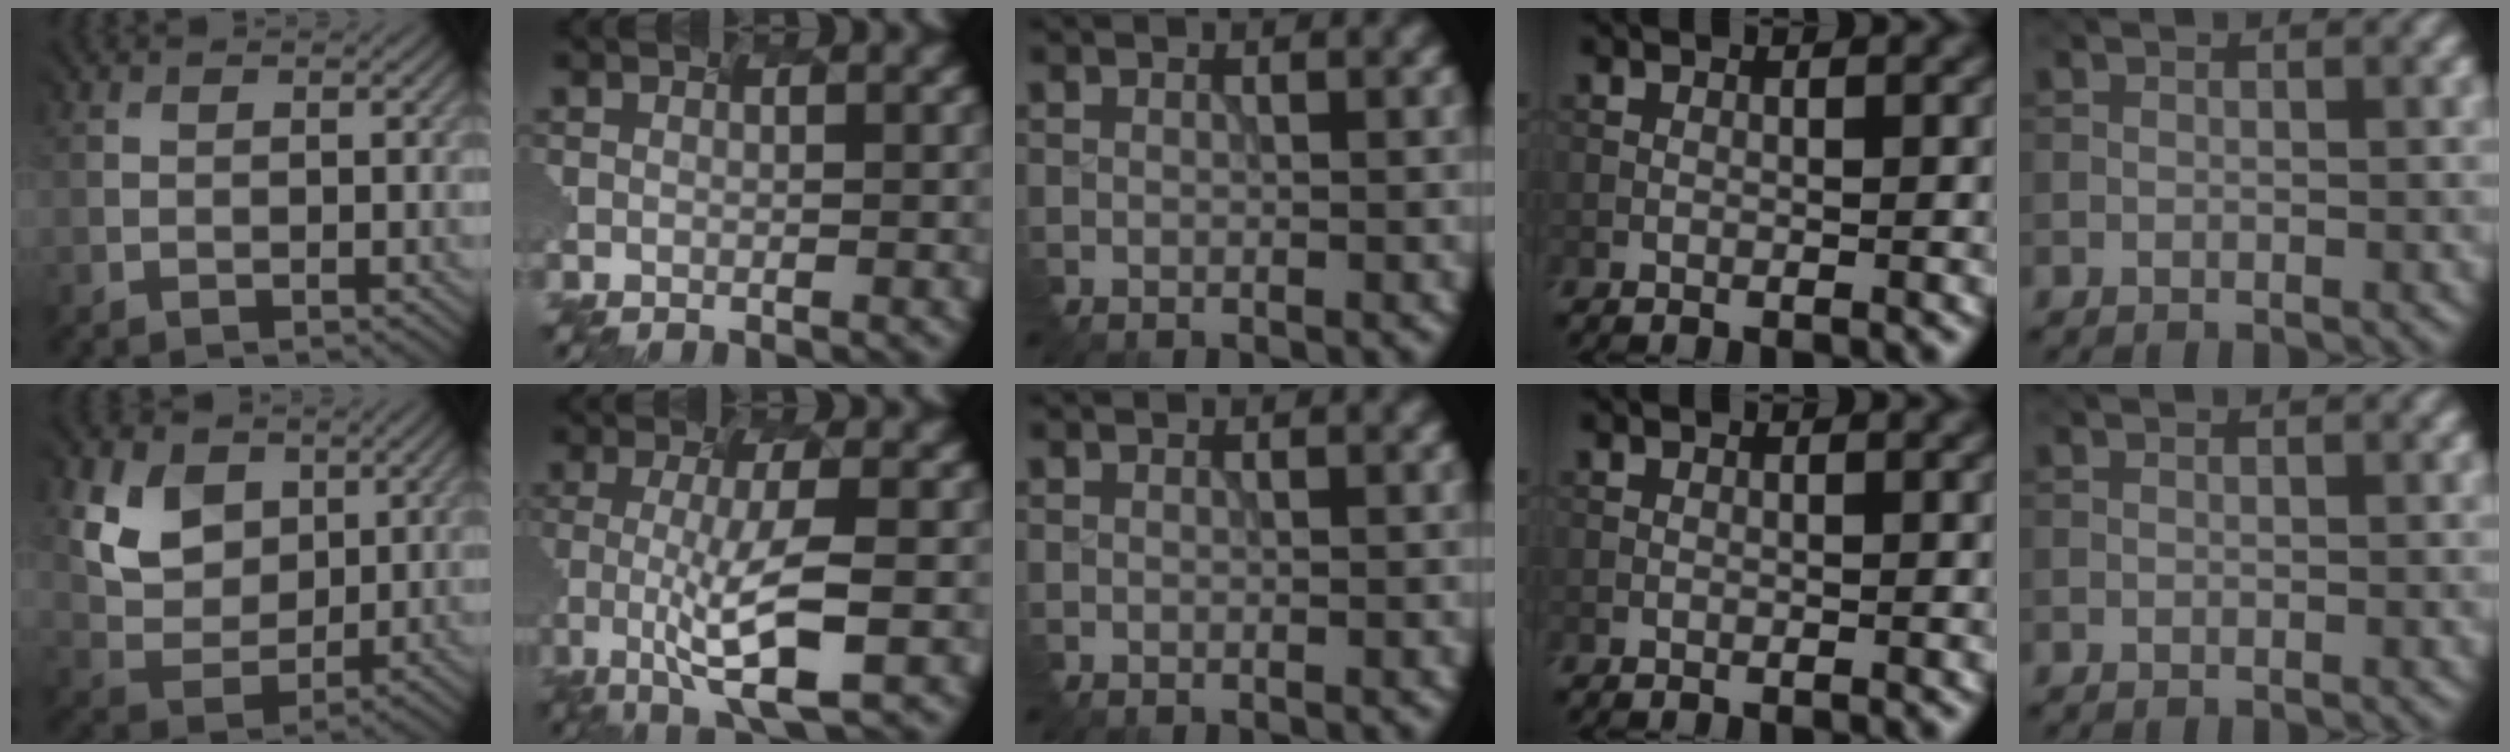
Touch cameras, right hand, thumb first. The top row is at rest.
{"thumb": {"total": 7.0, "force": [3.5, 5.4, 3.0], "torque": [-0.092, -0.007, 0.058]}, "index": {"total": 5.7, "force": [-2.5, 0.7, 5.1], "torque": [-0.107, -0.010, -0.017]}}